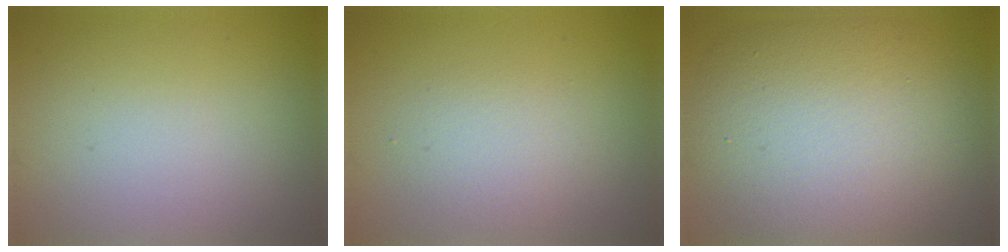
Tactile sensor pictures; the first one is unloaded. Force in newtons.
{"total": 2.1, "press": 2.1, "slide": 0.1}
{"total": 11.6, "press": 11.6, "slide": 0.6}